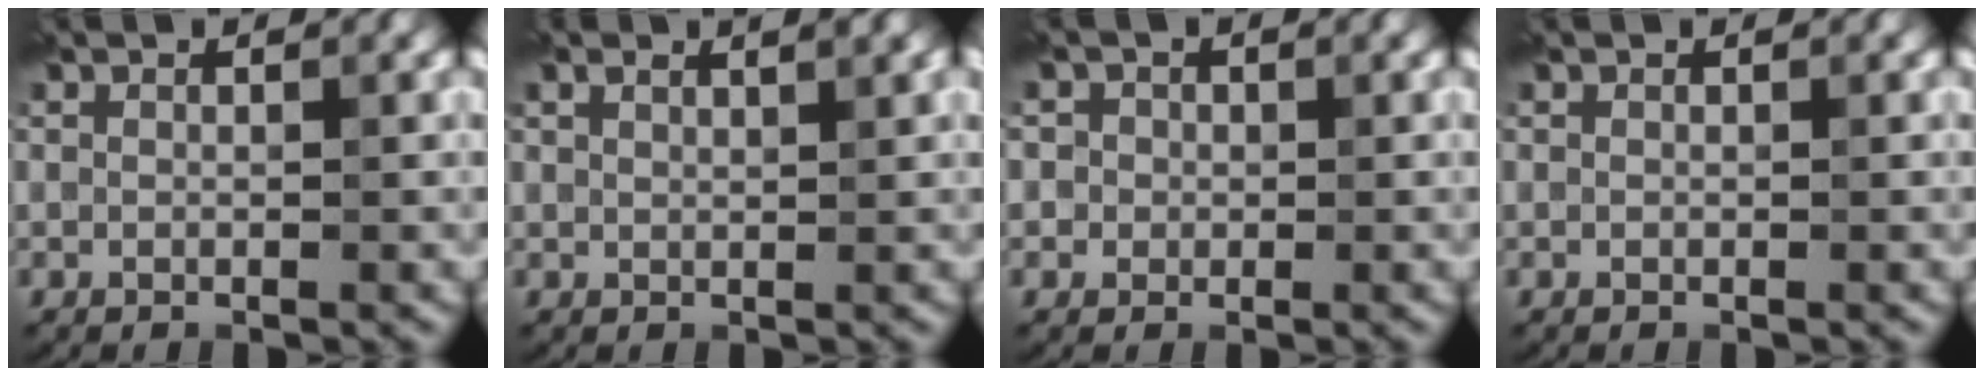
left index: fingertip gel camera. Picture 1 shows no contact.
{"total": 1.7, "force": [1.2, 0.4, 1.1], "torque": [-0.017, 0.004, 0.019]}
{"total": 2.1, "force": [0.6, 1.9, 0.6], "torque": [0.010, 0.006, 0.000]}
{"total": 0.0}